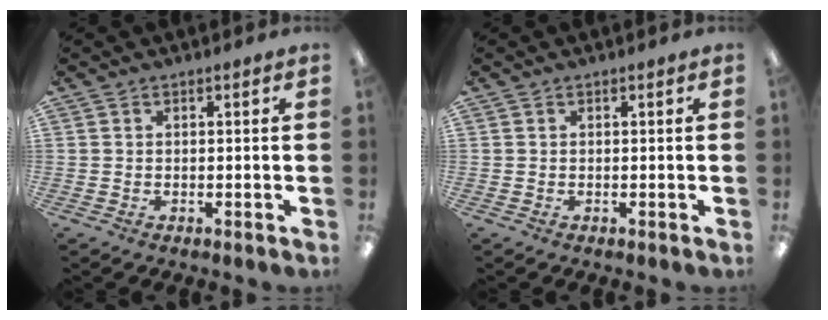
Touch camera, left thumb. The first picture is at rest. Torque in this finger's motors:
{"motor_torque": [-0.41, 0.40, -0.01, -0.01, 0.00]}